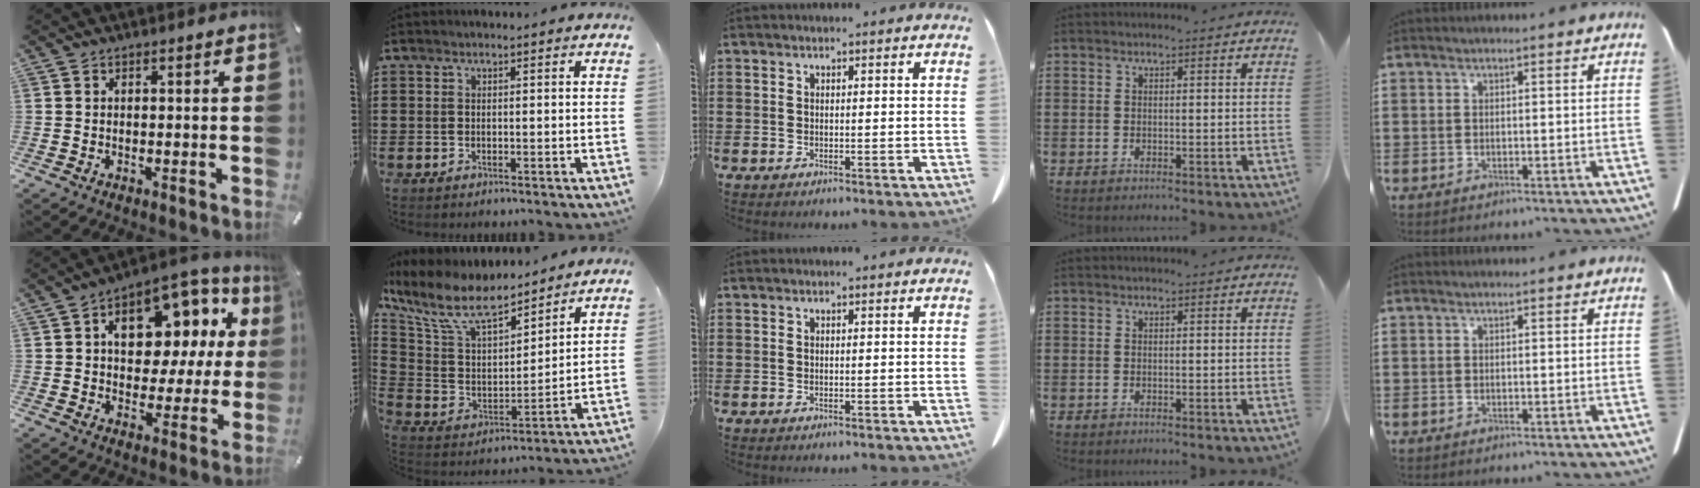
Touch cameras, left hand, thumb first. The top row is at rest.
{"thumb": {"total": 13.4, "force": [4.7, 9.1, 8.7], "torque": [-0.124, -0.034, 0.084]}, "index": {"total": 10.9, "force": [8.8, 3.2, 5.5], "torque": [-0.144, -0.042, 0.155]}}